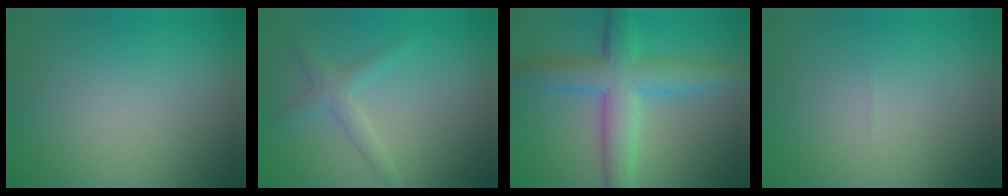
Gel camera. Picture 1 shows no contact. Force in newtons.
{"total": 2.1, "press": 2.1, "slide": 0.1}
{"total": 7.1, "press": 7.1, "slide": 0.2}
{"total": 0.0}